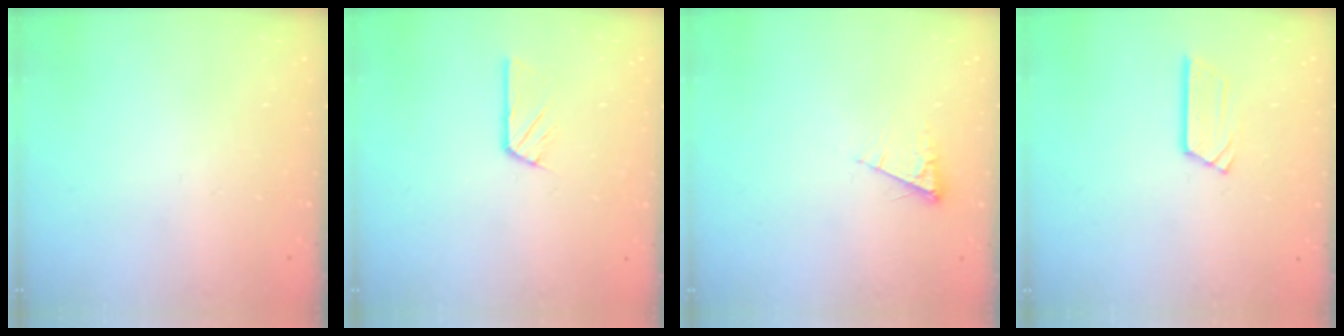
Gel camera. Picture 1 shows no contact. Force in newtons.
{"total": 3.5, "press": 3.5, "slide": 0.2}
{"total": 5.3, "press": 5.2, "slide": 0.6}
{"total": 5.7, "press": 5.7, "slide": 0.4}